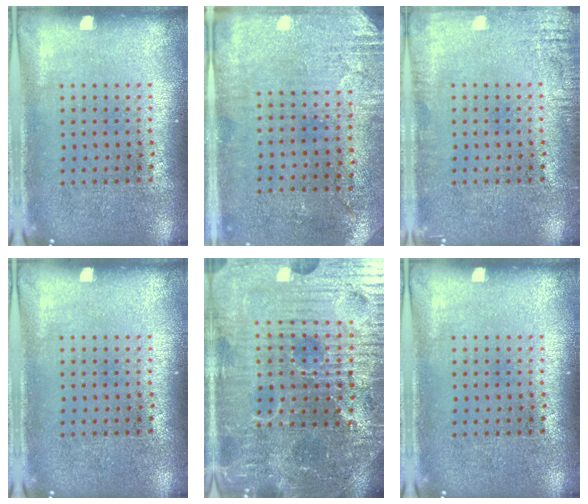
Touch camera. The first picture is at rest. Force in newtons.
{"total": 2.9, "press": 2.4, "slide": 1.6}
{"total": 1.8, "press": 1.8, "slide": 0.1}
{"total": 0.0}
{"total": 6.0, "press": 5.6, "slide": 2.0}
{"total": 0.0}